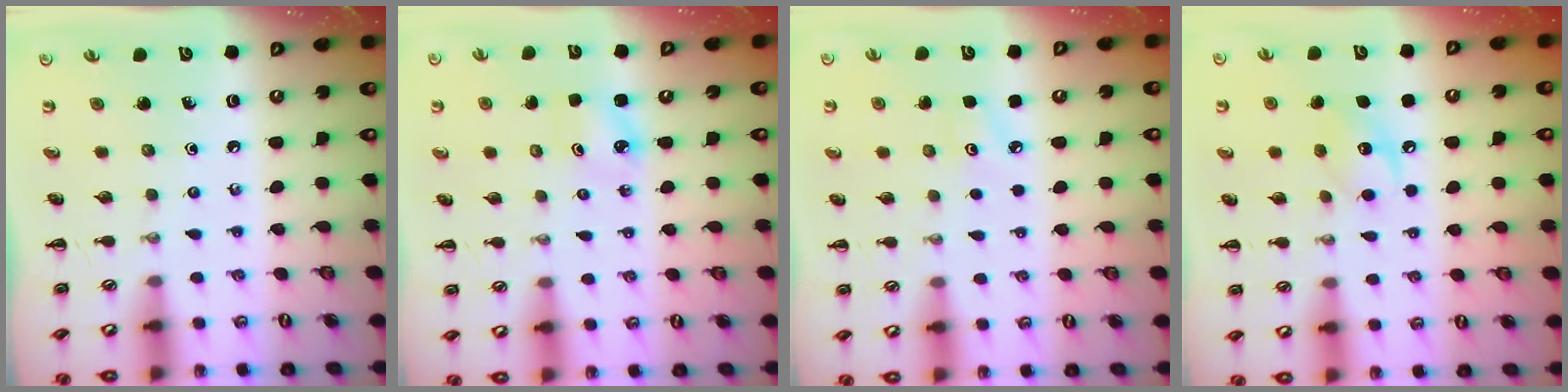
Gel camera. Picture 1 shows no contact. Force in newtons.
{"total": 2.6, "press": 2.5, "slide": 0.7}
{"total": 3.6, "press": 3.5, "slide": 1.0}
{"total": 8.3, "press": 8.3, "slide": 0.7}